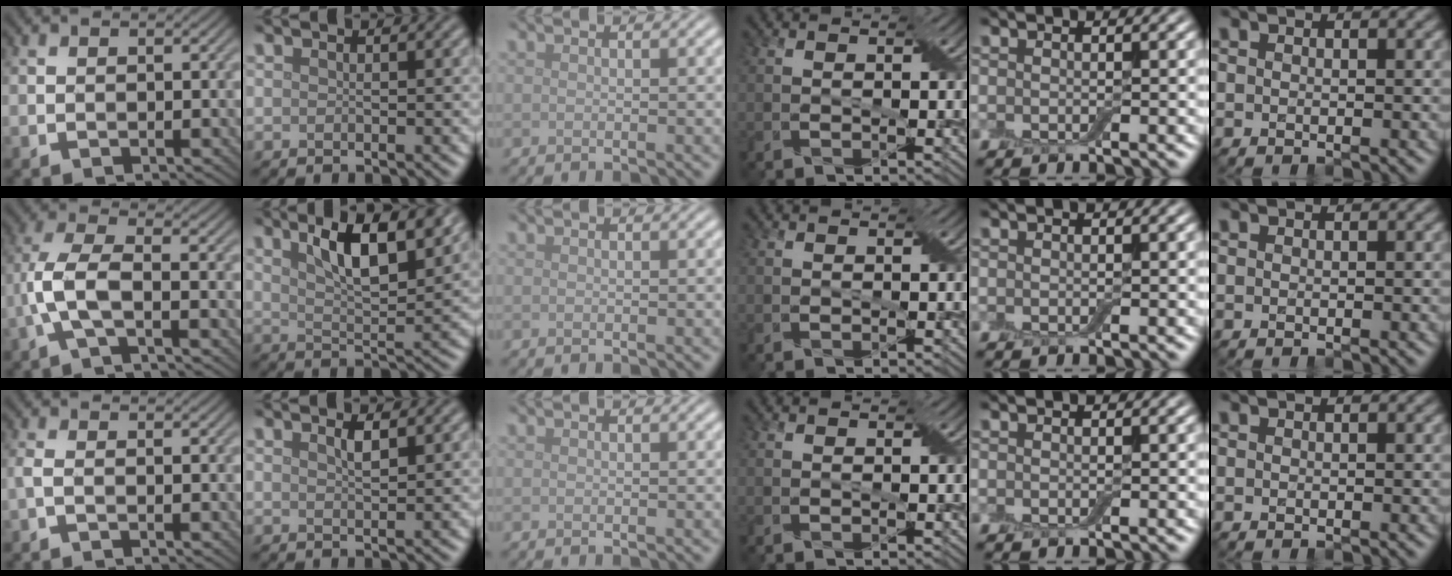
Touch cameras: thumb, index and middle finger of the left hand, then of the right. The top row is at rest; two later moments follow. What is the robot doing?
{"motion": "insert", "object": "box of matches"}